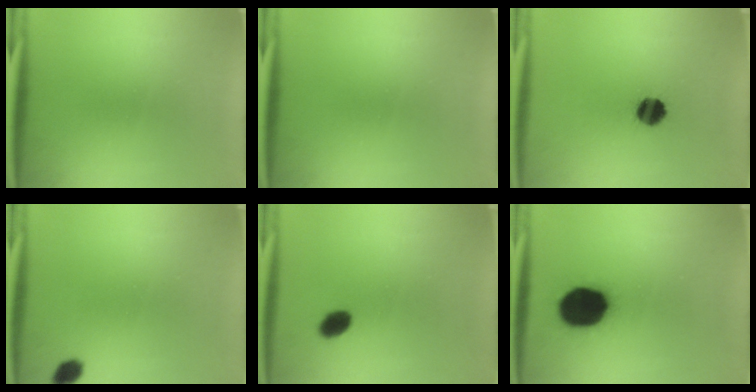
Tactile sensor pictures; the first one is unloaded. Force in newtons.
{"total": 0.0}
{"total": 7.0}
{"total": 2.5}
{"total": 3.5}
{"total": 17.2}